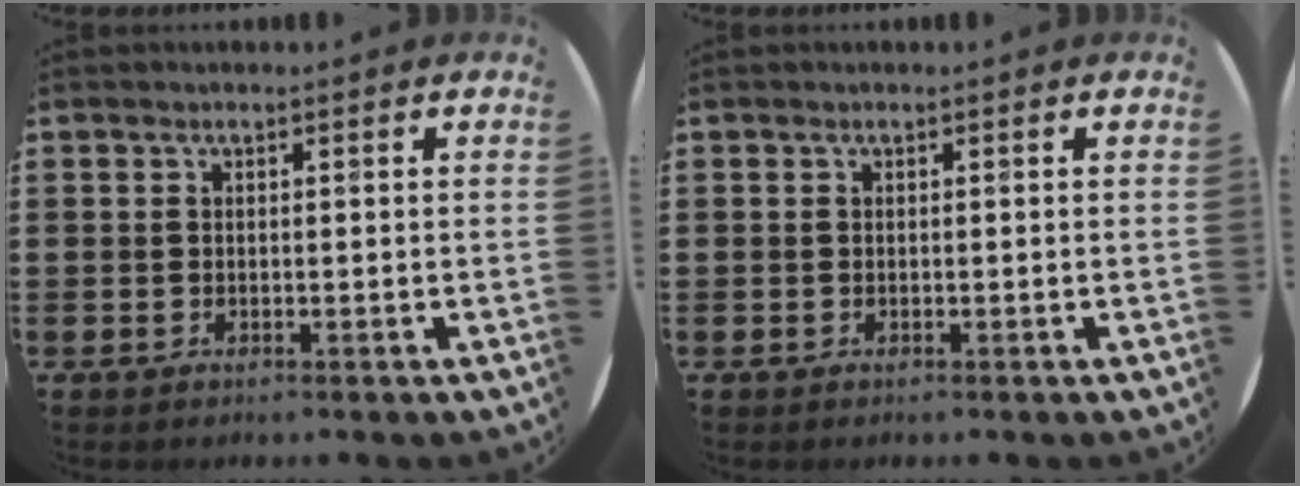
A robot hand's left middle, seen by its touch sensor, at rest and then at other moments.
{"total": 0.0}